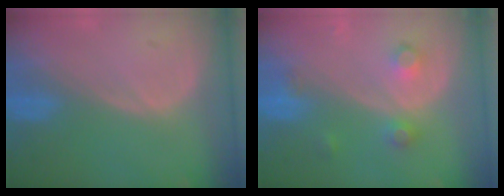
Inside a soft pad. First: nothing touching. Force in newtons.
{"total": 3.7, "press": 3.5, "slide": 1.4}